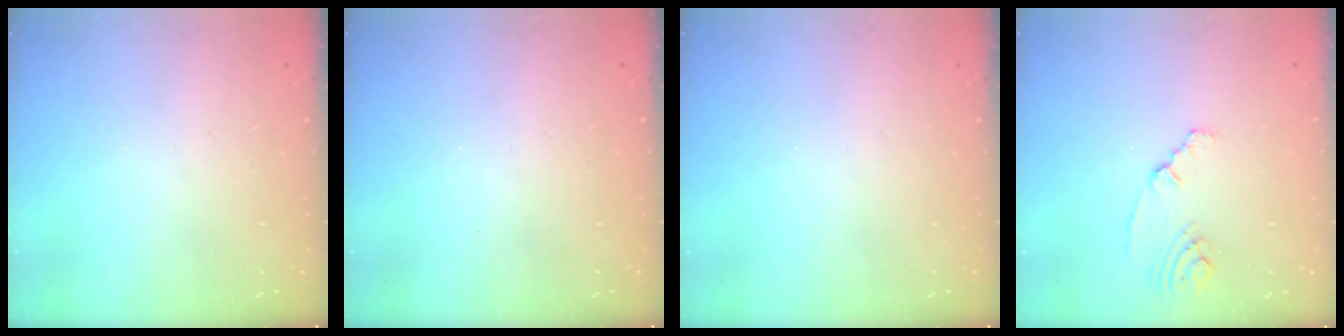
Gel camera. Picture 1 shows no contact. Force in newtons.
{"total": 0.0}
{"total": 0.0}
{"total": 2.2, "press": 2.2, "slide": 0.5}